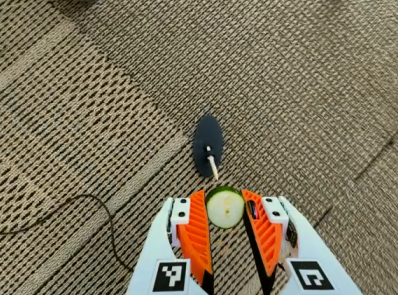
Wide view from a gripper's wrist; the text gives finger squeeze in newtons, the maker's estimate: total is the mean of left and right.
{"total": 6.5, "left": 6.0, "right": 7.1}